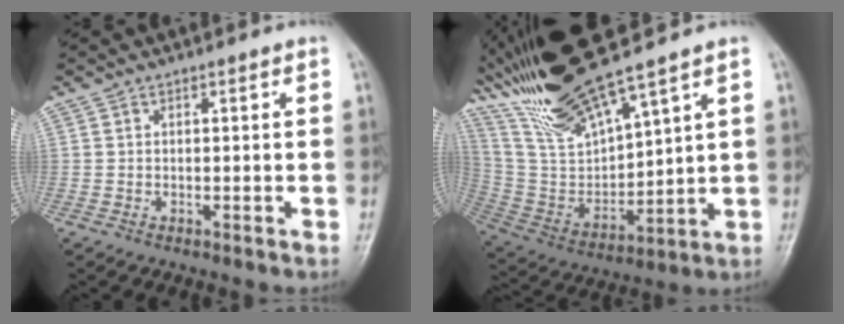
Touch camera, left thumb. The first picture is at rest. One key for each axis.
{"total": 17.8, "fx": 14.2, "fy": 2.6, "fz": 10.4, "tx": -0.192, "ty": -0.062, "tz": 0.293}